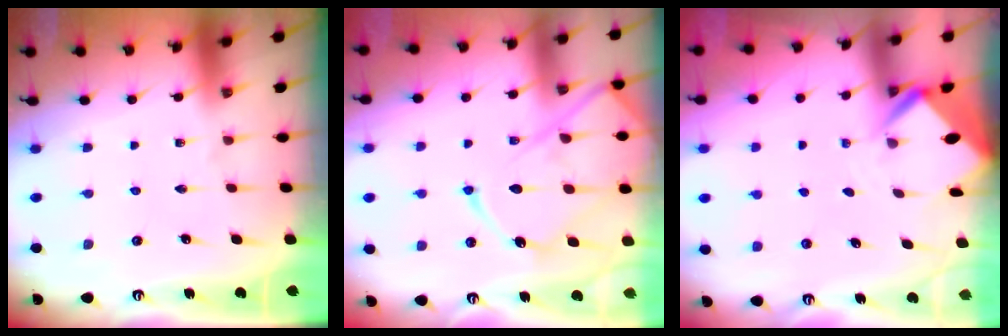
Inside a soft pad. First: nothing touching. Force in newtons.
{"total": 17.6, "press": 17.5, "slide": 1.7}
{"total": 3.1, "press": 3.1, "slide": 0.1}